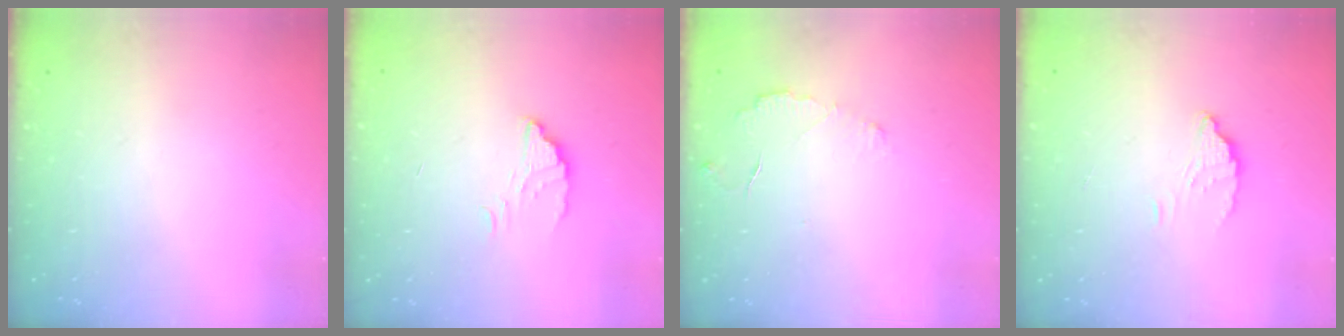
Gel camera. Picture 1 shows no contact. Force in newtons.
{"total": 2.5, "press": 2.5, "slide": 0.3}
{"total": 3.8, "press": 3.8, "slide": 0.2}
{"total": 3.6, "press": 3.5, "slide": 0.4}